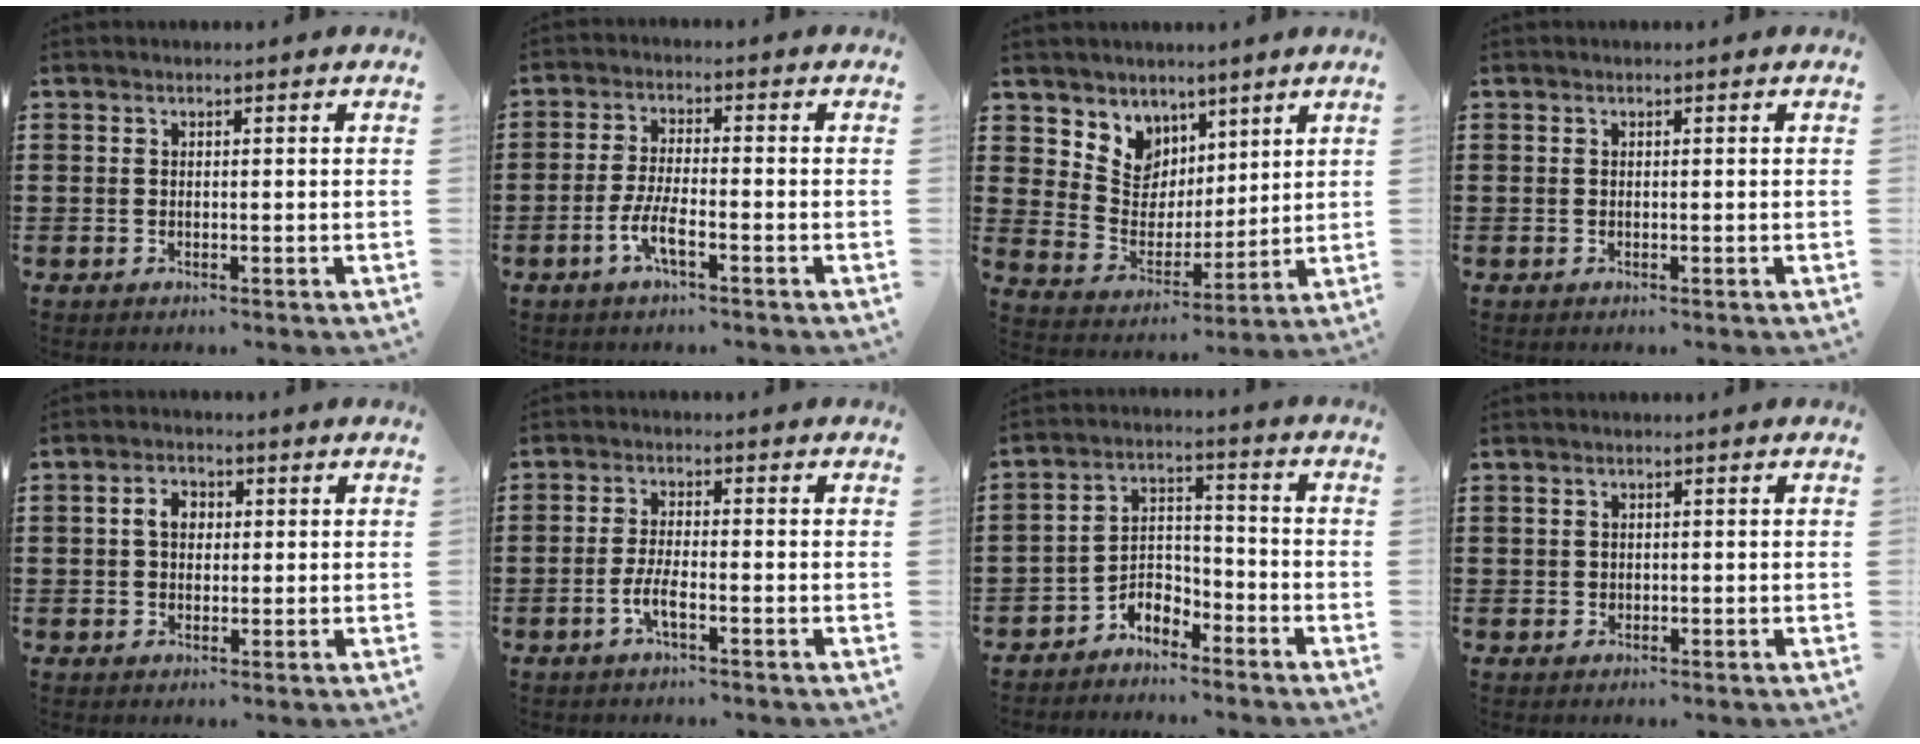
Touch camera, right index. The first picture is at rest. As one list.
[{"total": 4.7, "force": [-2.4, 0.9, 4.0], "torque": [-0.094, -0.008, -0.051]}, {"total": 6.8, "force": [4.3, 5.3, -0.5], "torque": [-0.040, -0.038, 0.082]}, {"total": 0.0}, {"total": 3.3, "force": [0.4, 2.4, 2.3], "torque": [-0.051, 0.012, 0.004]}, {"total": 3.4, "force": [-1.6, 0.6, 2.9], "torque": [-0.064, -0.005, -0.034]}, {"total": 4.2, "force": [-3.7, 1.8, 1.0], "torque": [-0.031, 0.010, -0.076]}, {"total": 0.6, "force": [0.3, 0.5, 0.1], "torque": [-0.004, 0.001, 0.007]}]